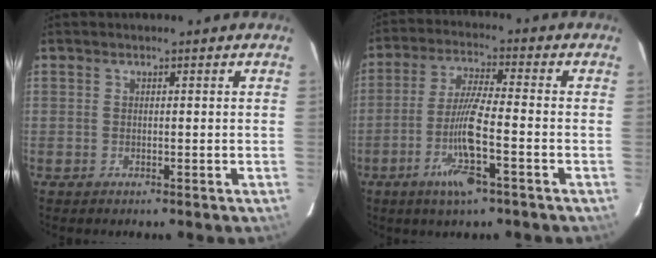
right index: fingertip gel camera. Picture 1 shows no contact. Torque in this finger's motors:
{"motor_torque": [1.90, -0.24, 1.05, 0.21]}